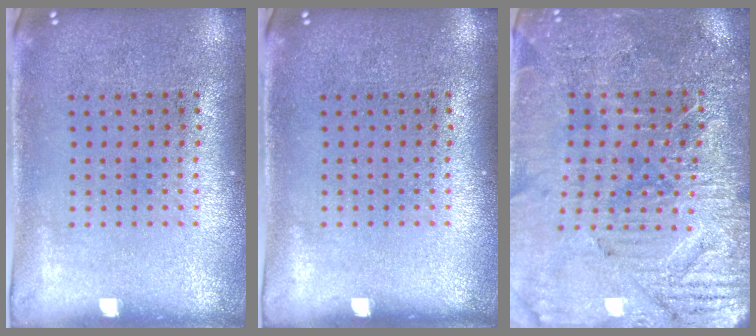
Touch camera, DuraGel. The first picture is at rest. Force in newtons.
{"total": 0.0}
{"total": 3.3, "press": 3.3, "slide": 0.3}